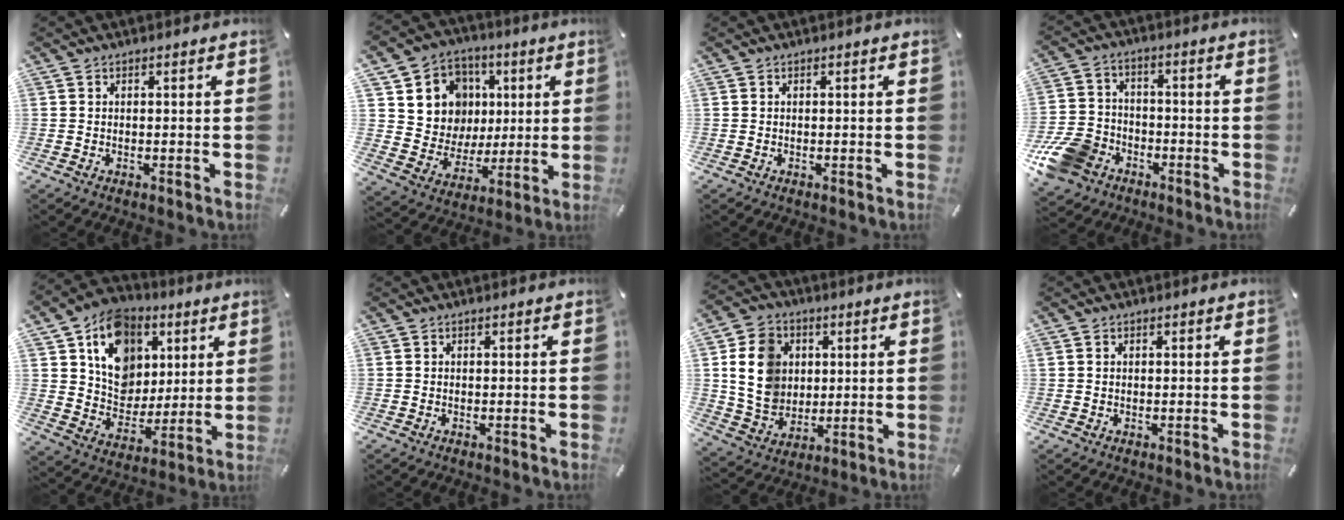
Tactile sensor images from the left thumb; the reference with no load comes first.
{"total": 12.9, "force": [3.8, 12.0, 2.8], "torque": [-0.051, -0.025, 0.086]}
{"total": 0.0}
{"total": 12.5, "force": [-6.3, 9.5, 5.2], "torque": [-0.108, 0.046, -0.111]}
{"total": 15.4, "force": [6.4, 12.6, 6.0], "torque": [-0.105, -0.031, 0.124]}
{"total": 0.0}
{"total": 13.0, "force": [2.1, 11.3, 6.0], "torque": [-0.124, 0.005, 0.044]}
{"total": 0.8, "force": [0.1, 0.7, 0.4], "torque": [-0.009, 0.004, 0.001]}